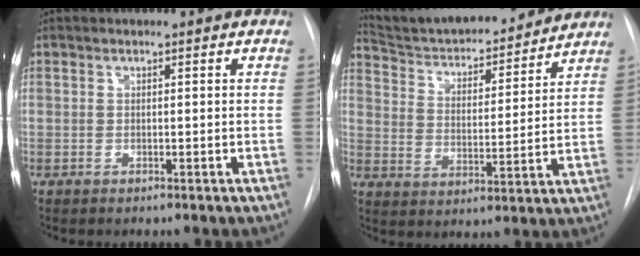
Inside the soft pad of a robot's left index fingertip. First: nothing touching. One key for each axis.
{"total": 18.5, "fx": 17.2, "fy": 3.1, "fz": 6.1, "tx": -0.091, "ty": -0.004, "tz": 0.260}